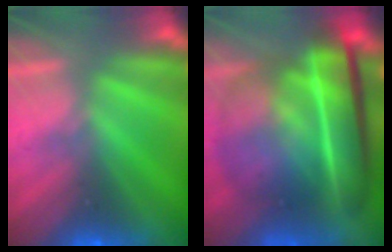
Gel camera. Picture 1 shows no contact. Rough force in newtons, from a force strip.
{"total": 6.9}